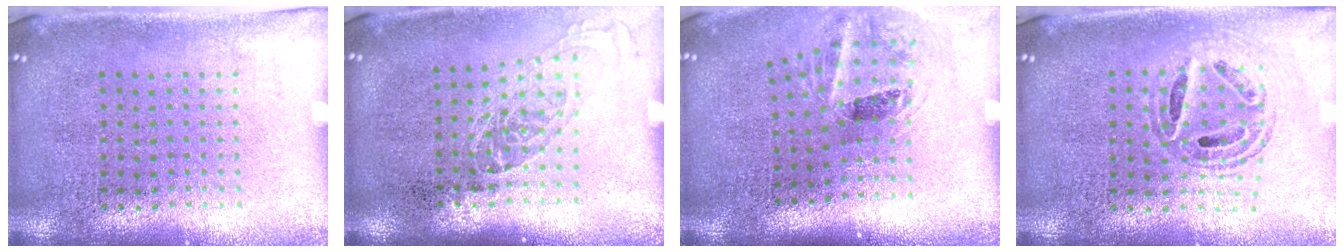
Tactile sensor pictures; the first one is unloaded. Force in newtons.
{"total": 1.2, "press": 1.0, "slide": 0.7}
{"total": 1.5, "press": 1.1, "slide": 1.1}
{"total": 0.8, "press": 0.8, "slide": 0.1}